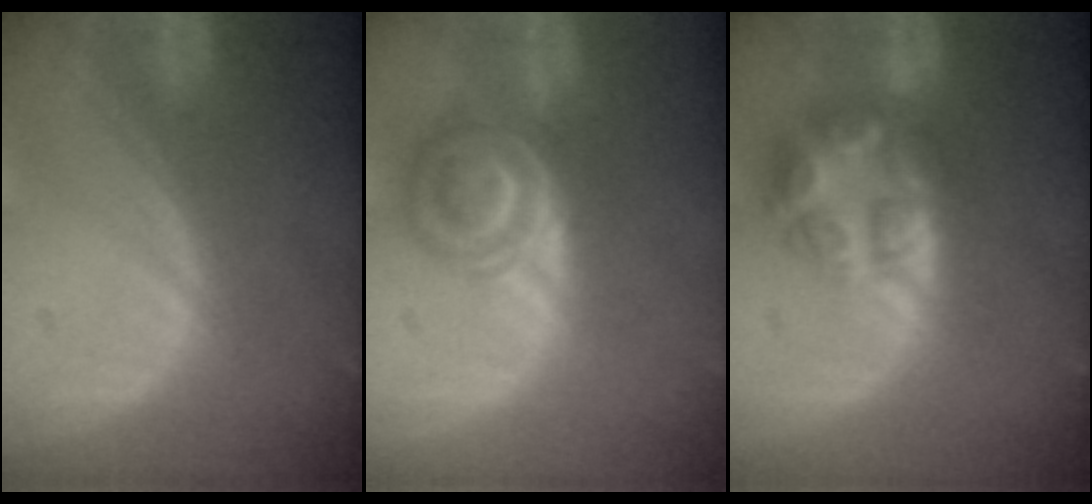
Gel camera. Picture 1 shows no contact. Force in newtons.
{"total": 6.9, "press": 5.9, "slide": 3.5}
{"total": 8.0, "press": 6.9, "slide": 4.2}